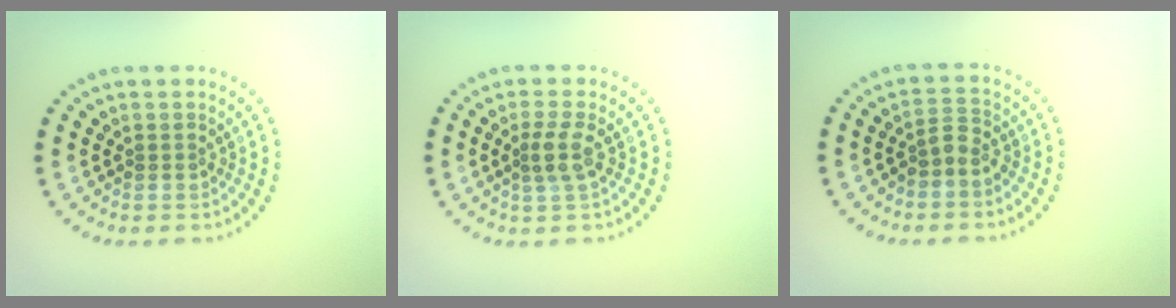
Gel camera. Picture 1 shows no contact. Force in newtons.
{"total": 2.1, "press": 1.7, "slide": 1.2}
{"total": 1.8, "press": 1.4, "slide": 1.2}